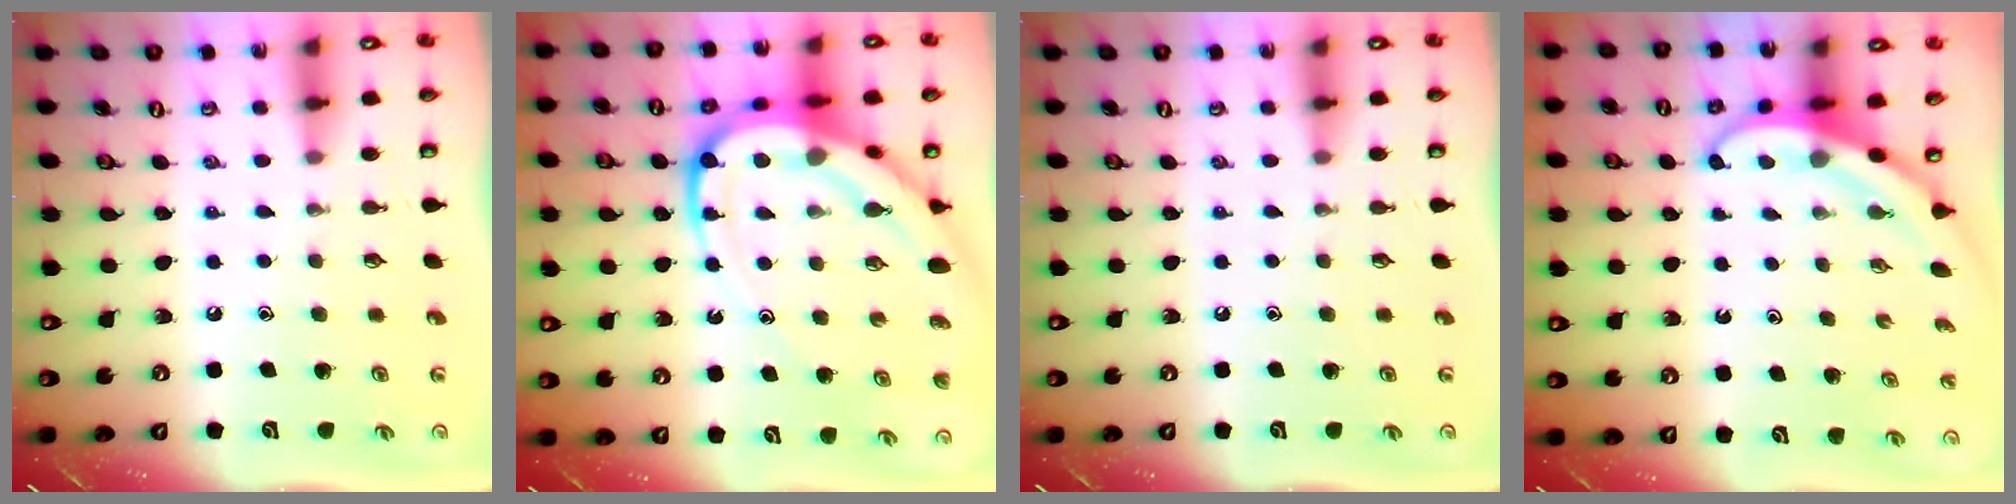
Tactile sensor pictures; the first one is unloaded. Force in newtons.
{"total": 18.5, "press": 18.4, "slide": 1.8}
{"total": 0.0}
{"total": 3.8, "press": 3.7, "slide": 0.3}